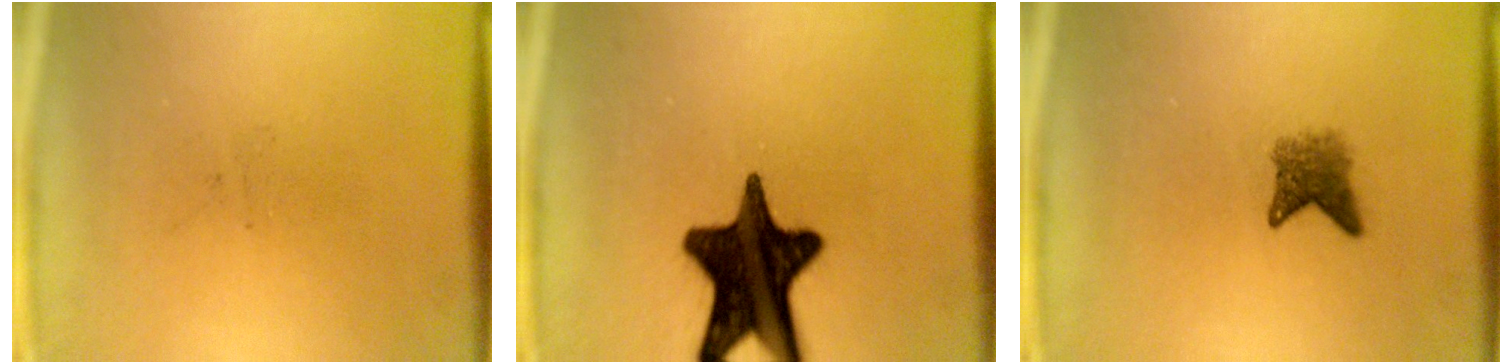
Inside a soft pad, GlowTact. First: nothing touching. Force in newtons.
{"total": 16.9}
{"total": 2.8}